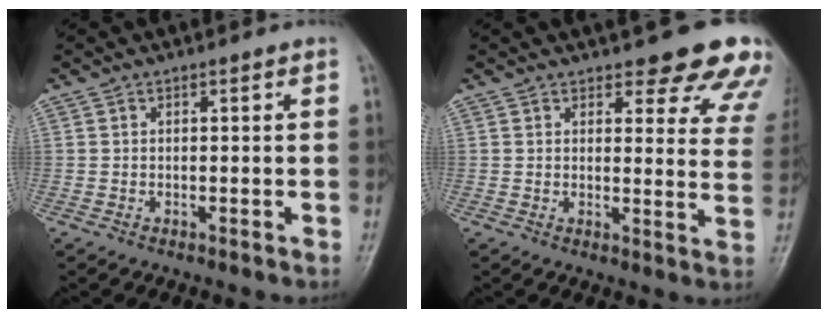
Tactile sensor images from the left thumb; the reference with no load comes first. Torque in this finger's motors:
{"motor_torque": [1.68, 1.50, 1.42, -1.35, 0.04]}